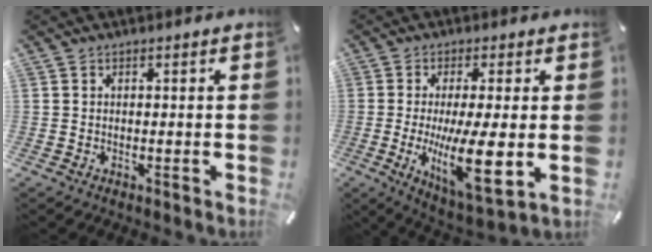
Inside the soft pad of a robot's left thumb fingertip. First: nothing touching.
{"total": 15.1, "force": [-1.3, 4.3, 14.4], "torque": [-0.267, -0.024, -0.014]}